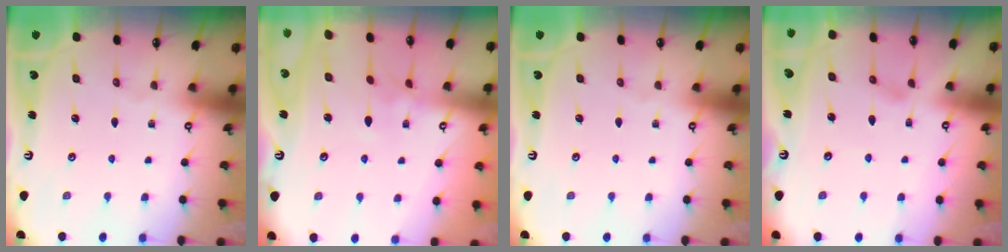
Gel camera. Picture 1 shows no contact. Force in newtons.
{"total": 4.1, "press": 4.1, "slide": 0.1}
{"total": 0.0}
{"total": 0.0}